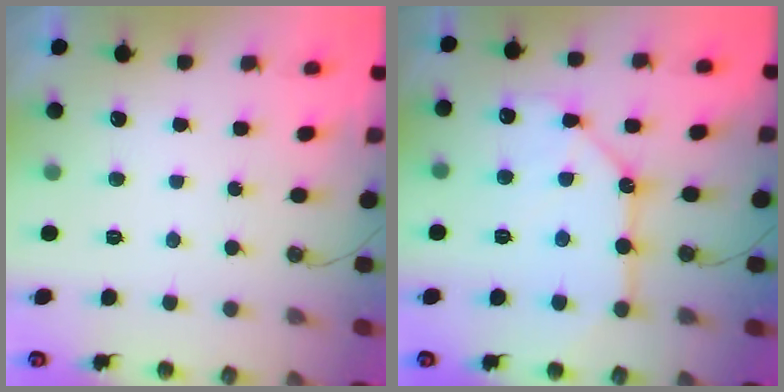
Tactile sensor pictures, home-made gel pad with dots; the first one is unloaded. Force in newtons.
{"total": 11.4, "press": 11.4, "slide": 0.9}